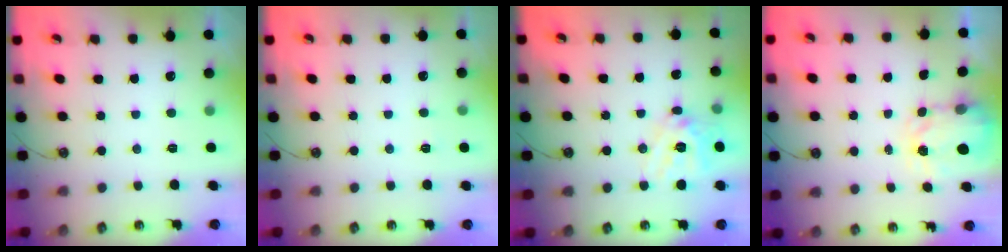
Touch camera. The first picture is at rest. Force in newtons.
{"total": 2.5, "press": 2.5, "slide": 0.4}
{"total": 13.4, "press": 13.2, "slide": 1.9}
{"total": 3.5, "press": 3.5, "slide": 0.6}